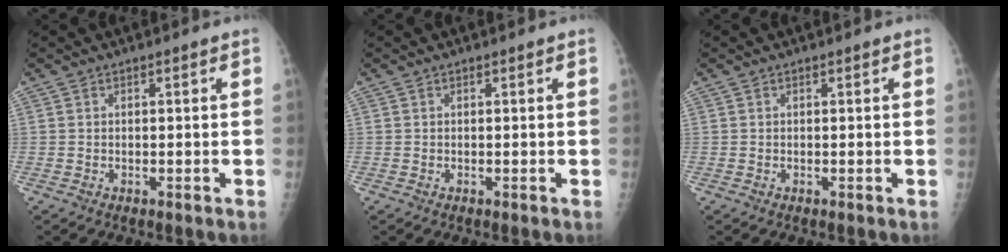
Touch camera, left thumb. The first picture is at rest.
{"total": 0.0}
{"total": 0.0}